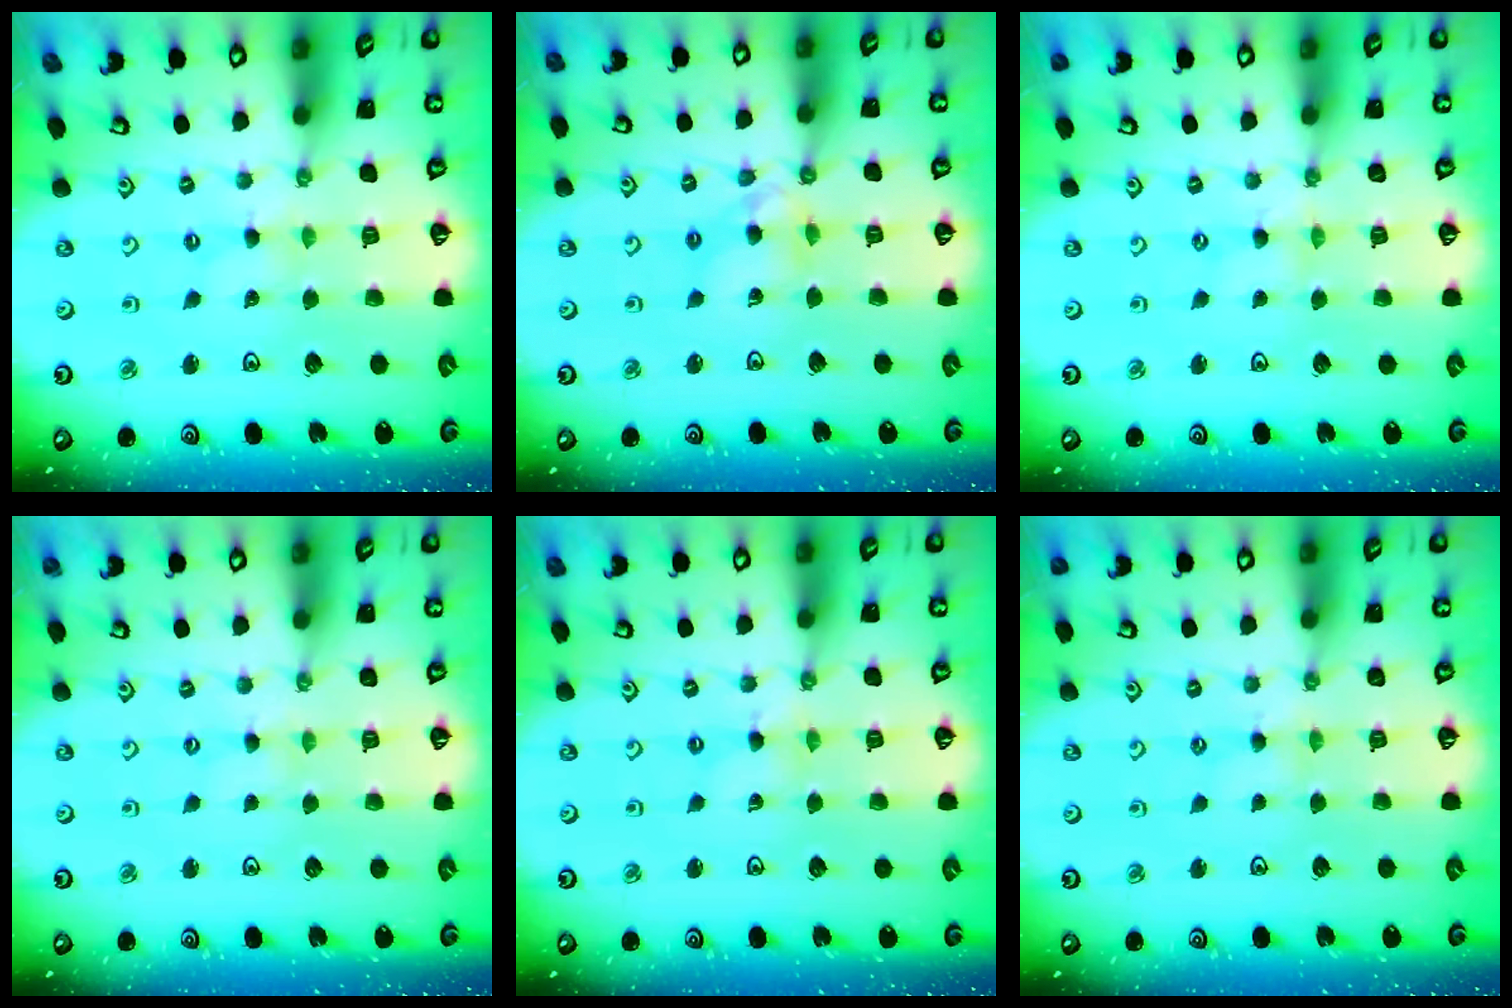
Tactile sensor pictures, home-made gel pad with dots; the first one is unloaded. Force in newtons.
{"total": 7.7, "press": 7.6, "slide": 0.7}
{"total": 0.0}
{"total": 0.8, "press": 0.8, "slide": 0.2}
{"total": 0.9, "press": 0.9, "slide": 0.2}
{"total": 1.8, "press": 1.8, "slide": 0.5}